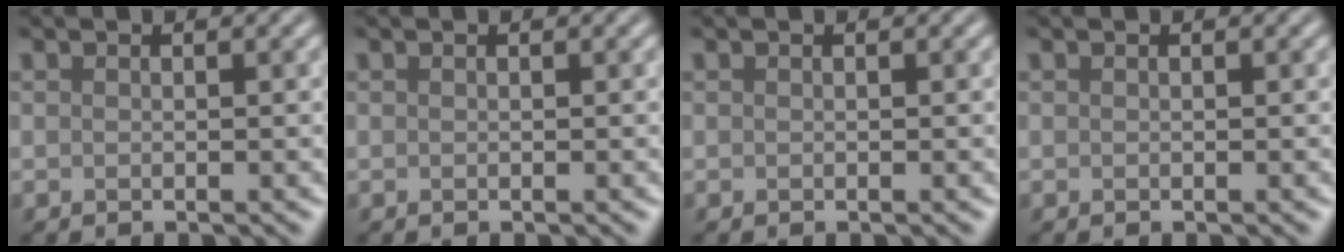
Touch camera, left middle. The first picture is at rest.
{"total": 0.0}
{"total": 0.0}
{"total": 0.0}